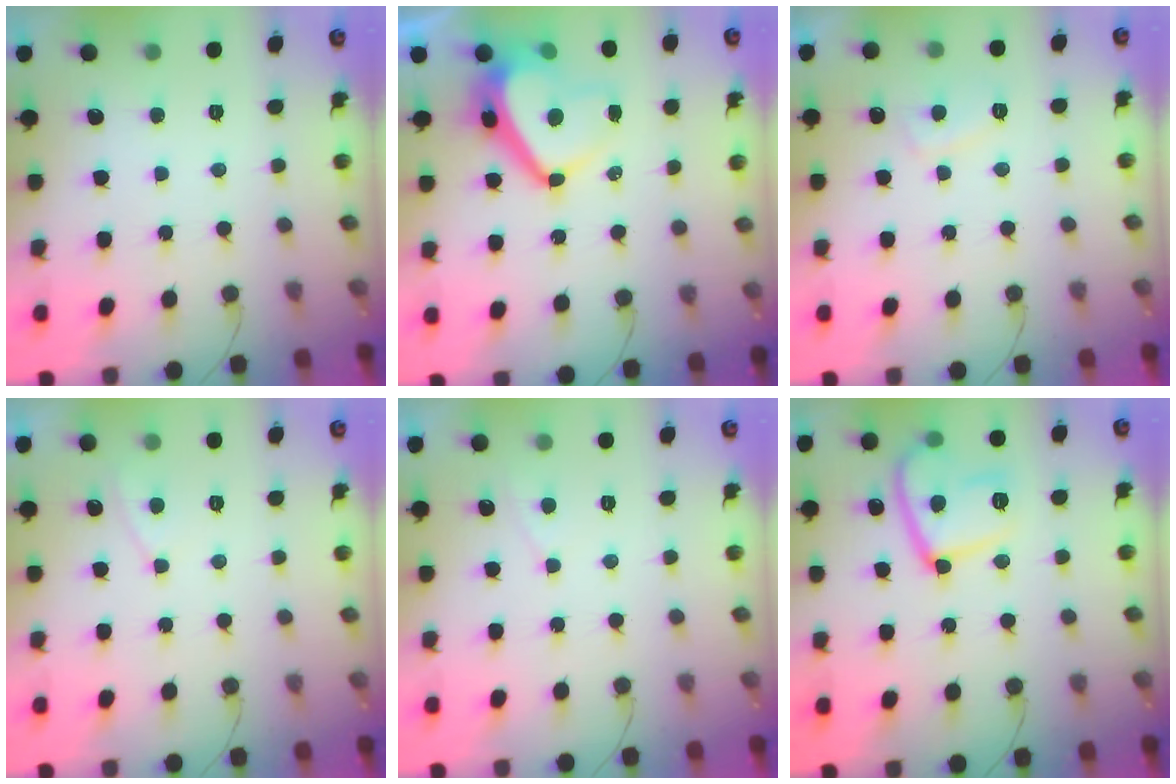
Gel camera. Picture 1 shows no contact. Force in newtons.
{"total": 10.9, "press": 10.8, "slide": 1.3}
{"total": 3.6, "press": 3.6, "slide": 0.7}
{"total": 2.9, "press": 2.9, "slide": 0.4}
{"total": 2.4, "press": 2.4, "slide": 0.3}
{"total": 14.4, "press": 14.3, "slide": 1.6}